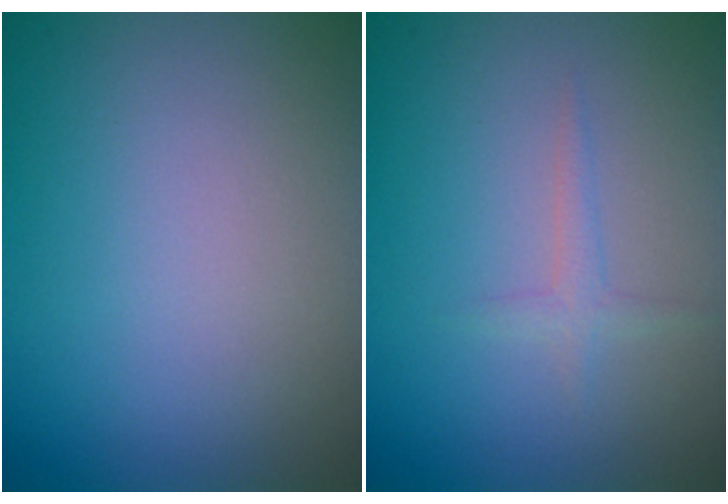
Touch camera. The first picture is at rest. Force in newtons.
{"total": 1.1, "press": 1.1, "slide": 0.1}